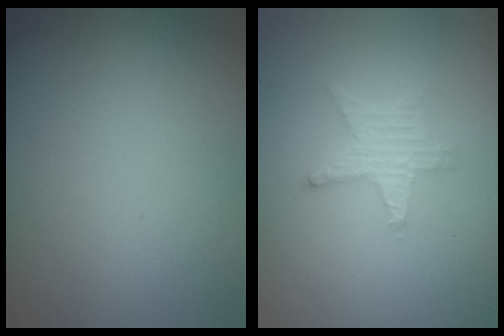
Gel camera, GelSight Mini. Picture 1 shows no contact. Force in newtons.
{"total": 2.3, "press": 2.2, "slide": 0.4}